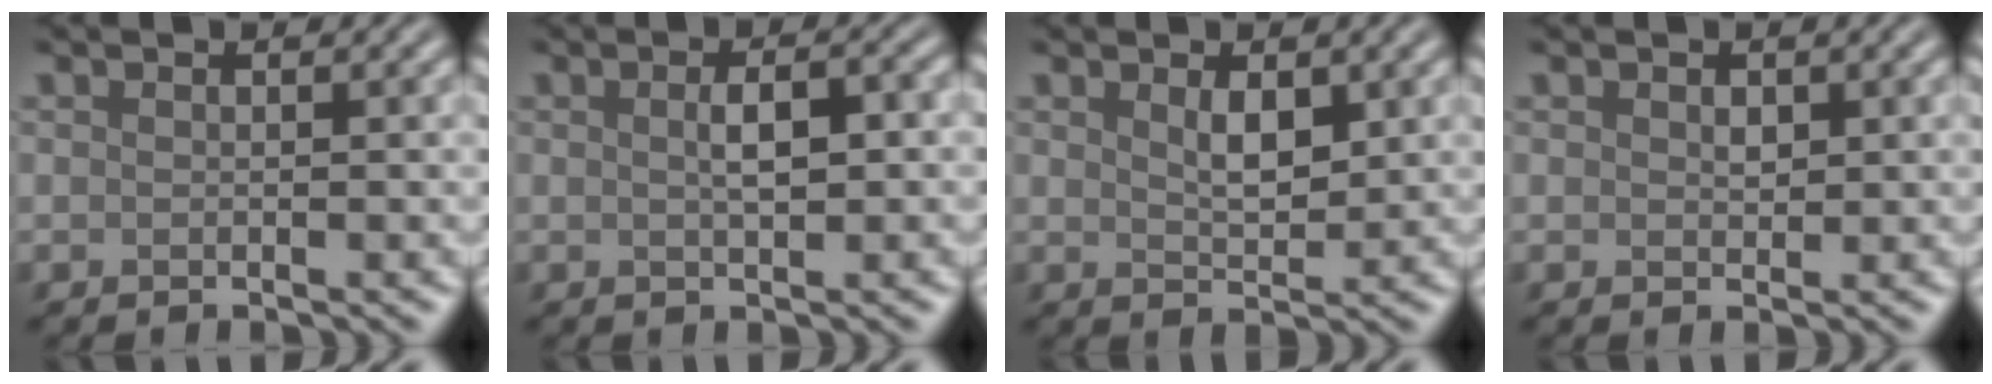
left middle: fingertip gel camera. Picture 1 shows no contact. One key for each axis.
{"total": 2.6, "fx": 0.2, "fy": 0.8, "fz": 2.5, "tx": -0.046, "ty": 0.003, "tz": 0.005}
{"total": 2.2, "fx": 0.9, "fy": 1.0, "fz": 1.7, "tx": -0.031, "ty": -0.004, "tz": 0.020}
{"total": 0.9, "fx": 0.3, "fy": 0.6, "fz": 0.6, "tx": -0.010, "ty": -0.002, "tz": 0.007}